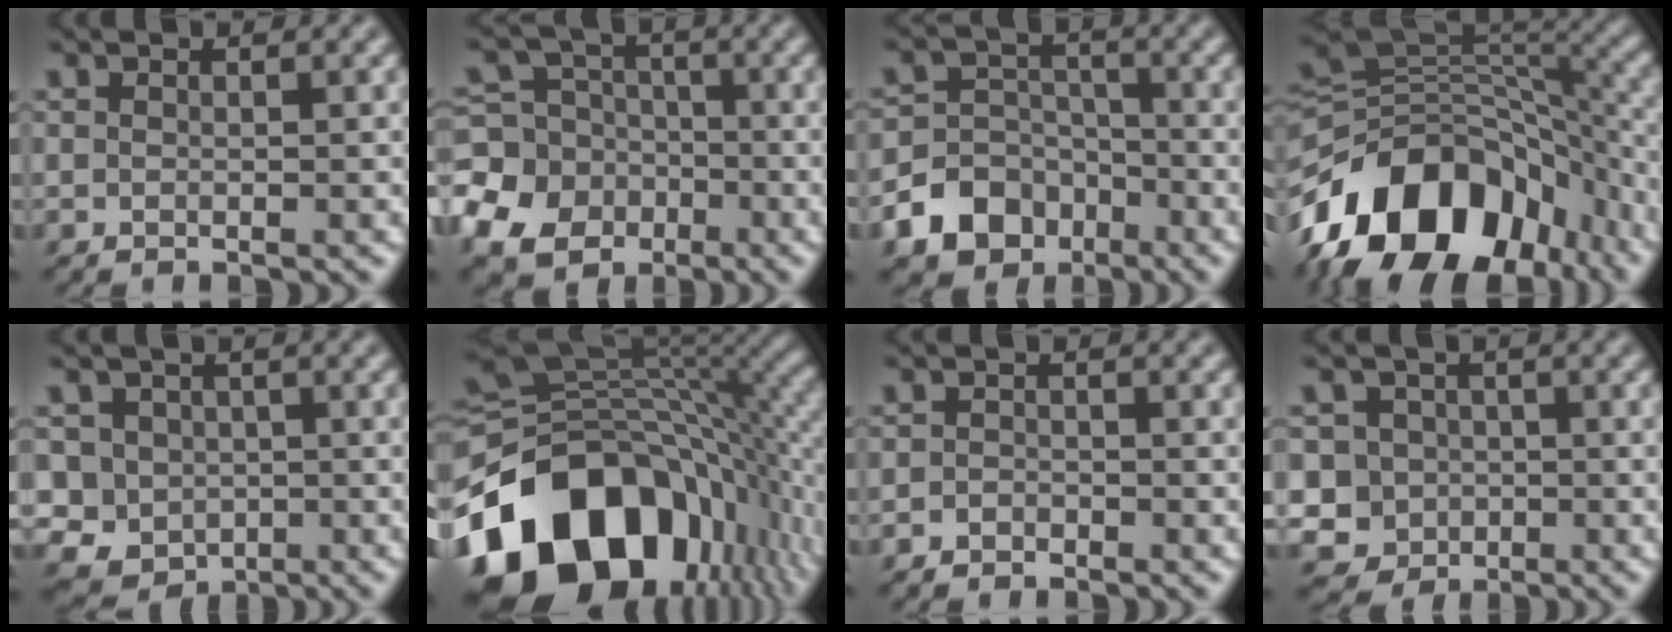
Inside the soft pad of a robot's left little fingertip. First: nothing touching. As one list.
[{"total": 11.1, "force": [-5.1, 9.2, 3.5], "torque": [-0.098, -0.028, -0.114]}, {"total": 11.0, "force": [-6.2, 8.7, 2.4], "torque": [-0.044, -0.029, -0.125]}, {"total": 15.5, "force": [-8.8, 8.9, 9.2], "torque": [-0.178, 0.027, -0.169]}, {"total": 7.5, "force": [-0.7, 7.0, 2.6], "torque": [-0.053, 0.023, -0.044]}, {"total": 17.5, "force": [-7.8, 11.3, 10.8], "torque": [-0.209, -0.005, -0.134]}, {"total": 1.1, "force": [-0.9, 0.7, 0.1], "torque": [0.010, 0.003, -0.022]}, {"total": 6.6, "force": [-1.5, 6.2, 1.6], "torque": [-0.025, 0.018, -0.062]}]